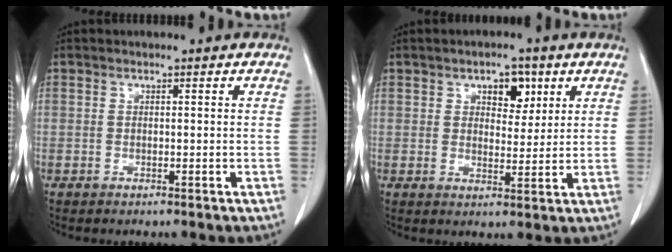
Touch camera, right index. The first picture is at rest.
{"total": 5.1, "force": [2.5, 2.8, 3.5], "torque": [-0.047, 0.007, 0.037]}